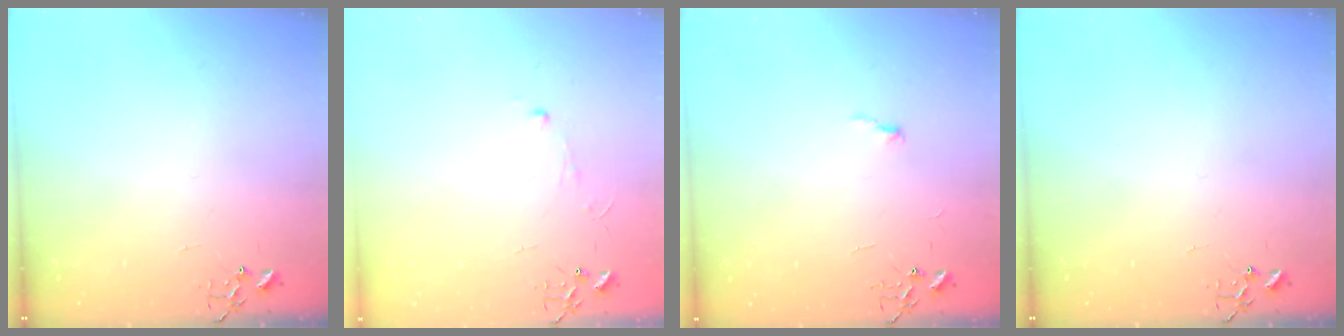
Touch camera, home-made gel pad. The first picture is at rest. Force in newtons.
{"total": 3.9, "press": 3.8, "slide": 0.4}
{"total": 3.5, "press": 3.5, "slide": 0.4}
{"total": 0.0}